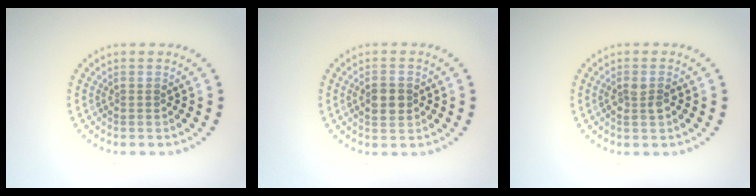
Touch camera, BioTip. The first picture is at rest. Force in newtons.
{"total": 2.9, "press": 2.9, "slide": 0.1}
{"total": 1.4, "press": 1.3, "slide": 0.4}